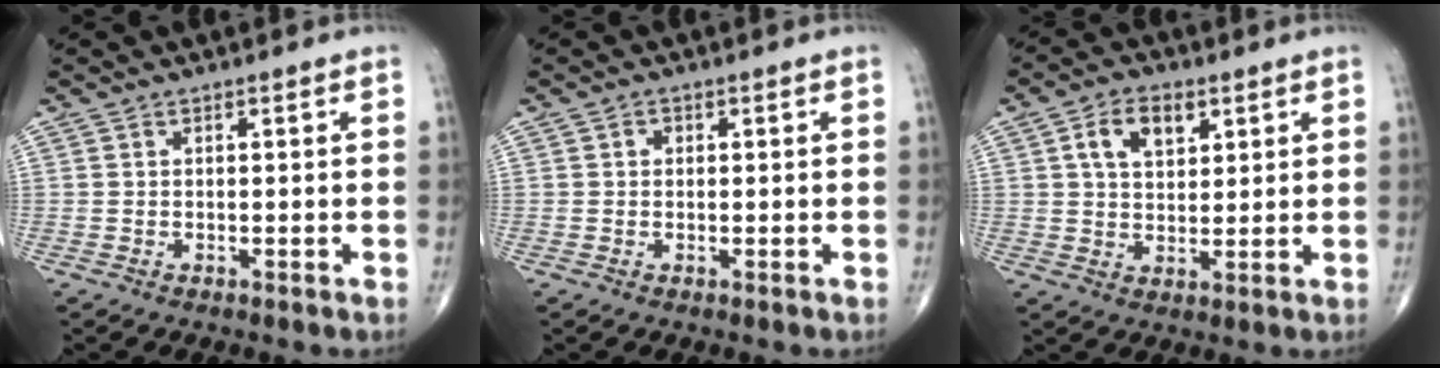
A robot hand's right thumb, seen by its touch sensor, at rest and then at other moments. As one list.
[{"total": 0.9, "force": [0.1, 0.9, 0.4], "torque": [-0.002, 0.002, 0.001]}, {"total": 7.4, "force": [3.0, 4.6, 5.0], "torque": [-0.071, -0.005, 0.053]}]